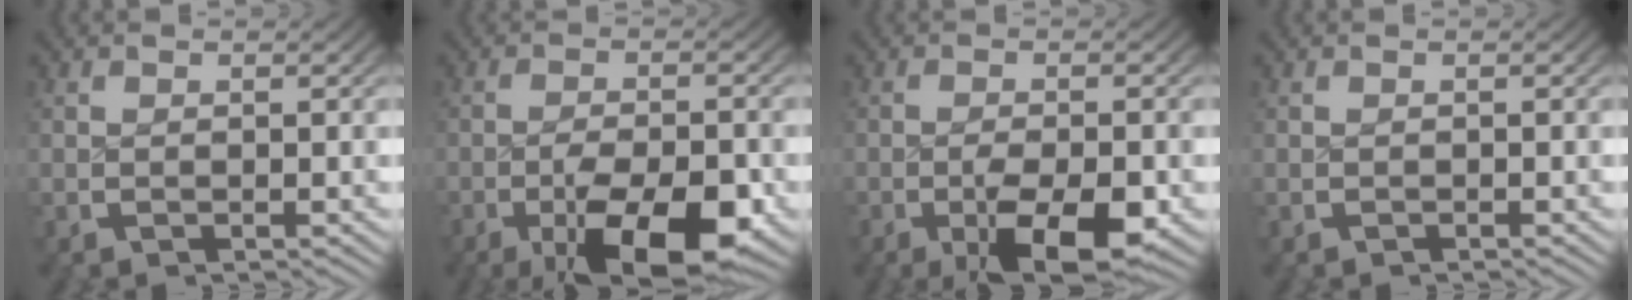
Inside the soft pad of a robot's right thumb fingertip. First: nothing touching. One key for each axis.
{"total": 10.6, "fx": -4.8, "fy": 5.4, "fz": 7.8, "tx": -0.146, "ty": -0.041, "tz": -0.067}
{"total": 7.4, "fx": -3.2, "fy": 3.7, "fz": 5.5, "tx": -0.108, "ty": -0.025, "tz": -0.051}
{"total": 0.0}